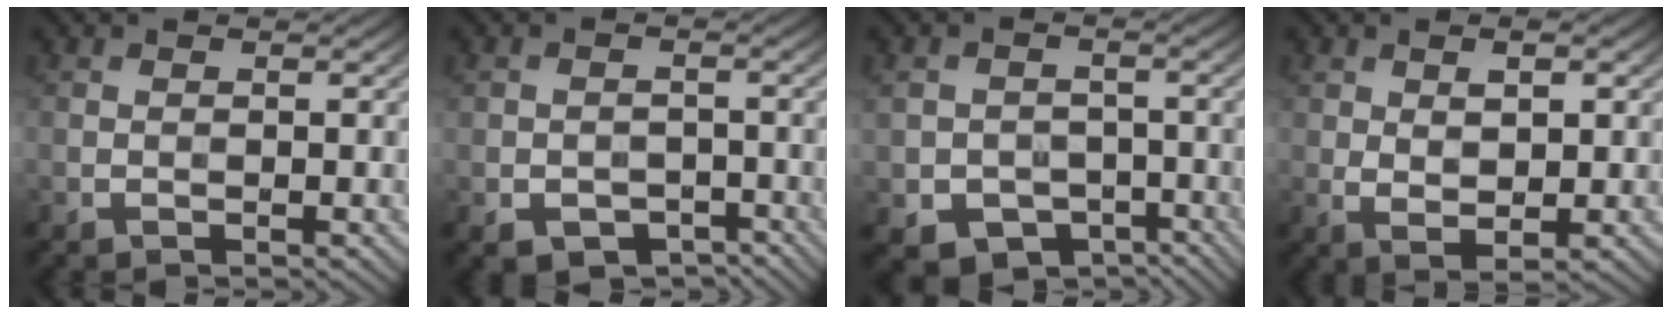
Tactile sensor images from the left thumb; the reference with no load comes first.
{"total": 4.4, "force": [-2.4, 2.9, 2.2], "torque": [-0.038, -0.008, -0.037]}
{"total": 7.4, "force": [-3.3, 5.9, 2.8], "torque": [-0.065, -0.020, -0.050]}
{"total": 4.1, "force": [1.1, 1.8, 3.5], "torque": [-0.071, -0.005, 0.027]}